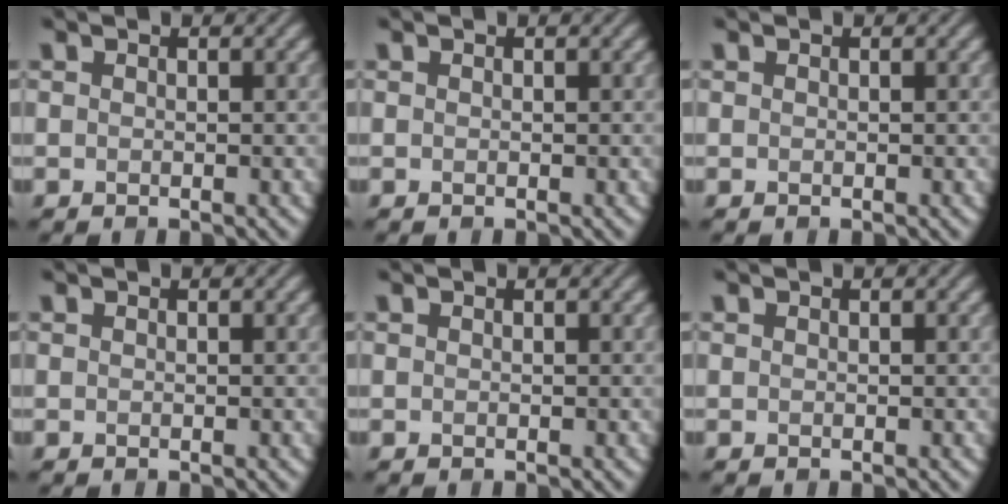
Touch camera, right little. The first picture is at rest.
{"total": 0.0}
{"total": 0.0}
{"total": 0.0}
{"total": 0.0}
{"total": 0.0}